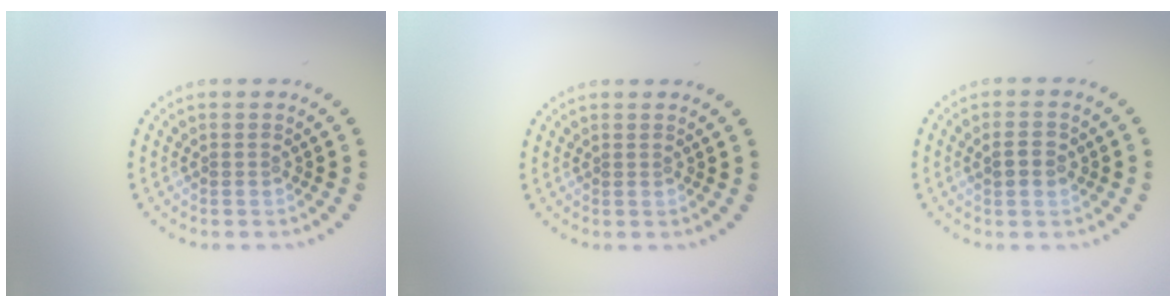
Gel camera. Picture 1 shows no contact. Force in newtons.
{"total": 0.0}
{"total": 2.1, "press": 2.1, "slide": 0.2}